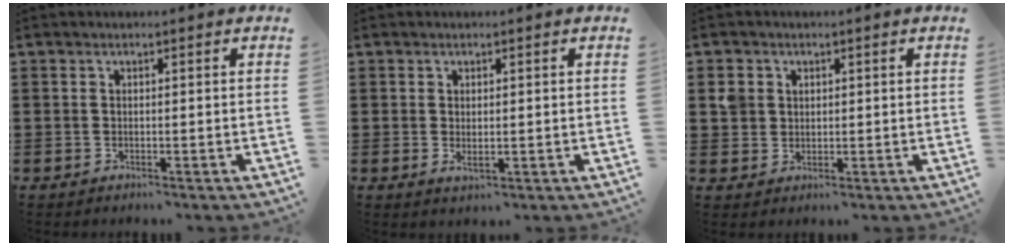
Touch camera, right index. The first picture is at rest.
{"total": 1.3, "force": [0.2, 0.6, 1.1], "torque": [-0.022, 0.001, 0.004]}
{"total": 2.9, "force": [1.0, 2.6, 0.9], "torque": [-0.028, 0.013, 0.018]}